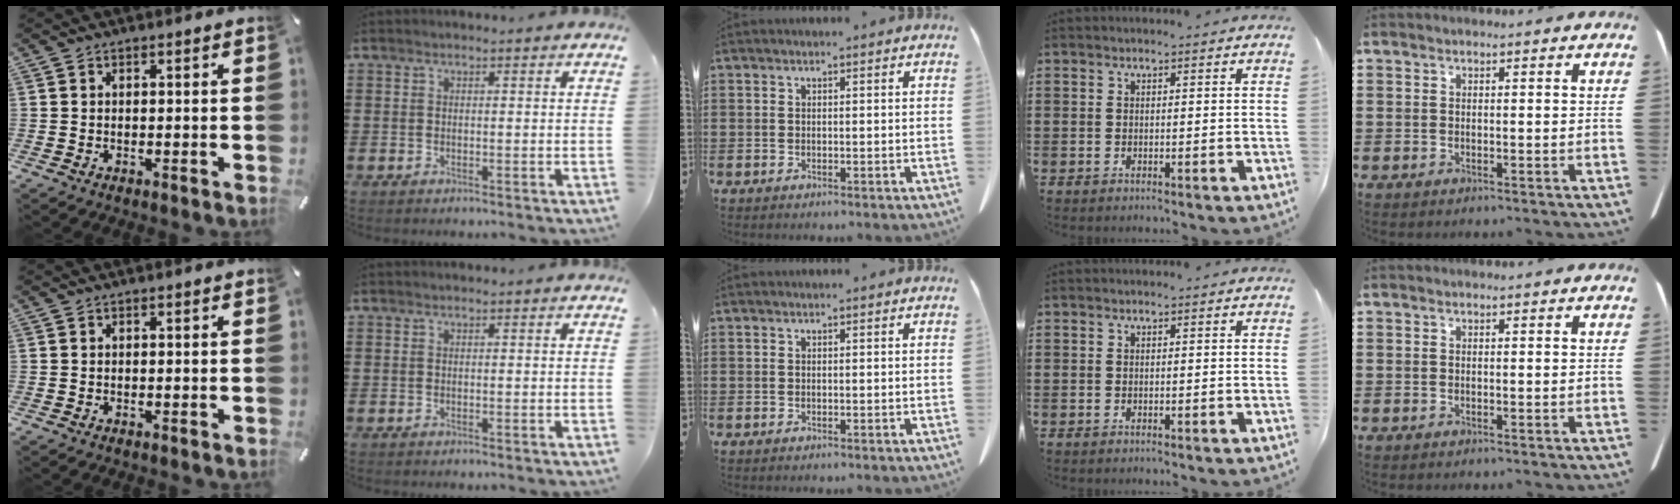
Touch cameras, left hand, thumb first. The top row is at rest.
{}